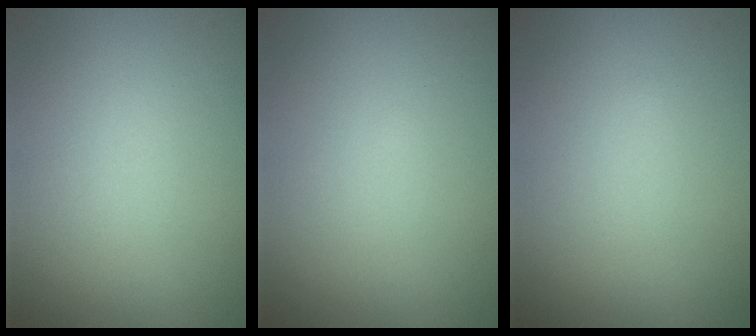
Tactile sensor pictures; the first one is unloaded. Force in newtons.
{"total": 0.0}
{"total": 0.0}